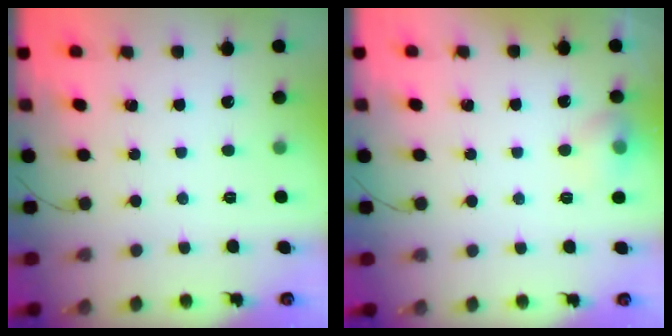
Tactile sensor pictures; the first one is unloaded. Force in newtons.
{"total": 7.8, "press": 7.6, "slide": 1.6}